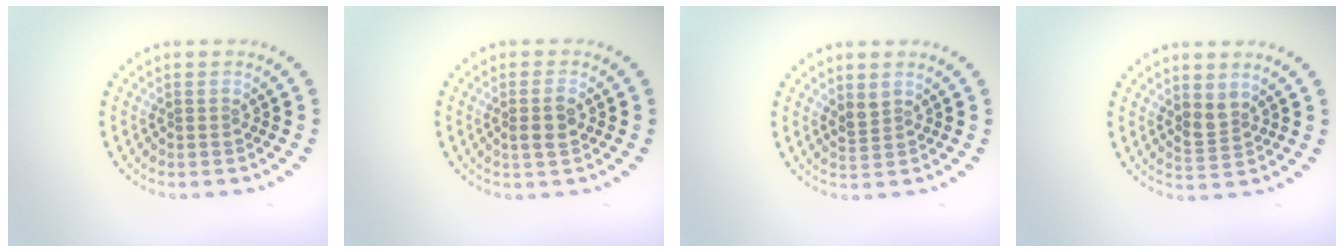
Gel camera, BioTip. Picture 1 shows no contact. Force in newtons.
{"total": 1.8, "press": 1.7, "slide": 0.5}
{"total": 1.2, "press": 0.9, "slide": 0.8}
{"total": 1.8, "press": 1.4, "slide": 1.1}